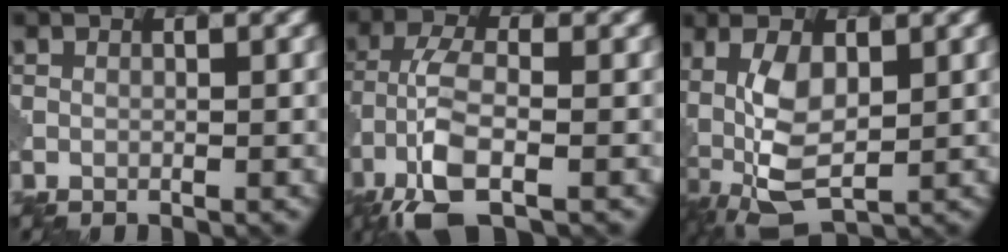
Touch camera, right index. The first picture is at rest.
{"total": 6.8, "force": [-3.7, 2.1, 5.3], "torque": [-0.116, -0.001, -0.082]}
{"total": 8.0, "force": [0.2, 3.7, 7.1], "torque": [-0.149, 0.002, -0.002]}